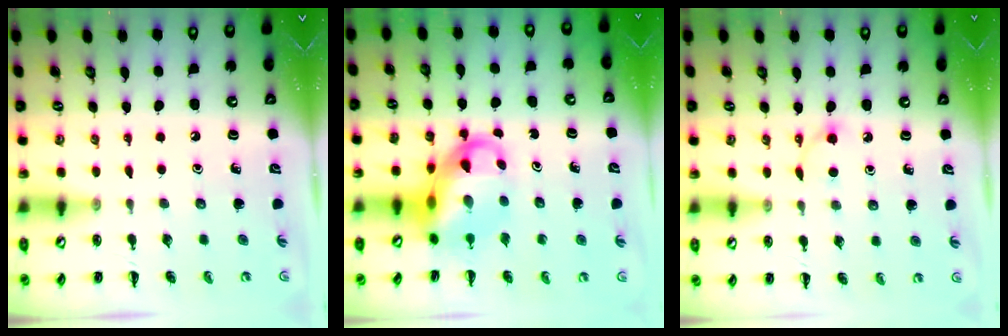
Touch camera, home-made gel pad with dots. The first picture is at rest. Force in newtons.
{"total": 11.3, "press": 10.8, "slide": 3.1}
{"total": 2.8, "press": 2.7, "slide": 0.9}